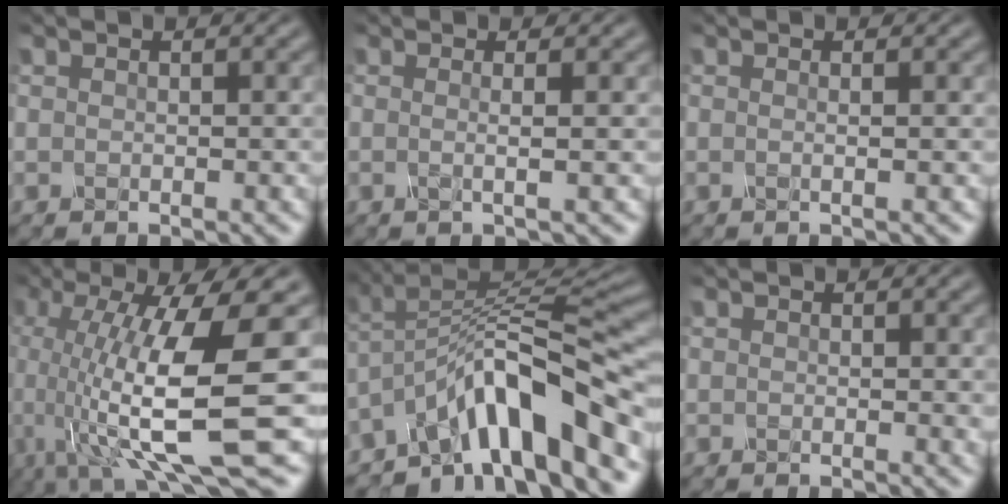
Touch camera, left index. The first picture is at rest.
{"total": 2.2, "force": [0.2, 0.8, 2.0], "torque": [-0.024, 0.002, -0.023]}
{"total": 1.1, "force": [0.0, 0.5, 1.0], "torque": [-0.011, -0.001, -0.012]}
{"total": 14.1, "force": [-1.7, 3.3, 13.6], "torque": [-0.239, -0.004, -0.019]}
{"total": 9.2, "force": [-5.9, 2.3, 6.7], "torque": [-0.086, 0.018, -0.108]}
{"total": 0.9, "force": [0.3, 0.3, 0.9], "torque": [-0.005, 0.000, 0.004]}